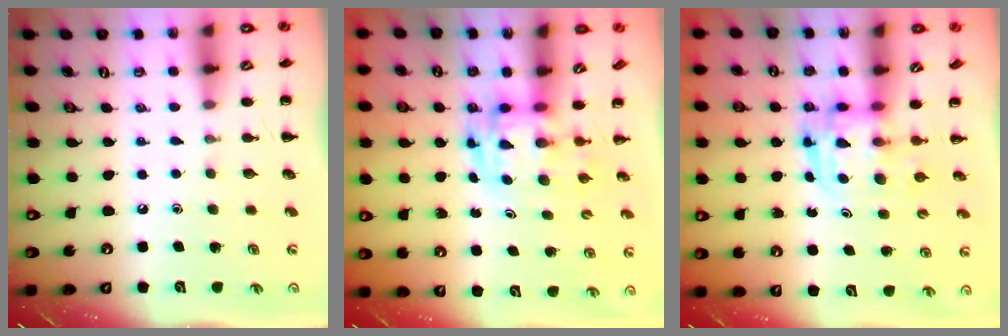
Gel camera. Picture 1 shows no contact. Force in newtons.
{"total": 2.8, "press": 2.7, "slide": 0.6}
{"total": 3.0, "press": 3.0, "slide": 0.3}